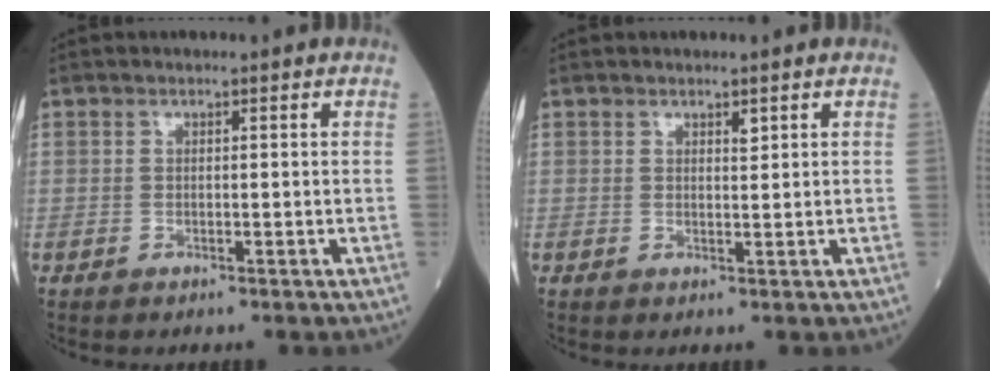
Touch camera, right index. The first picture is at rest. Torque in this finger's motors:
{"motor_torque": [-0.01, 0.00, -0.03, 0.01]}